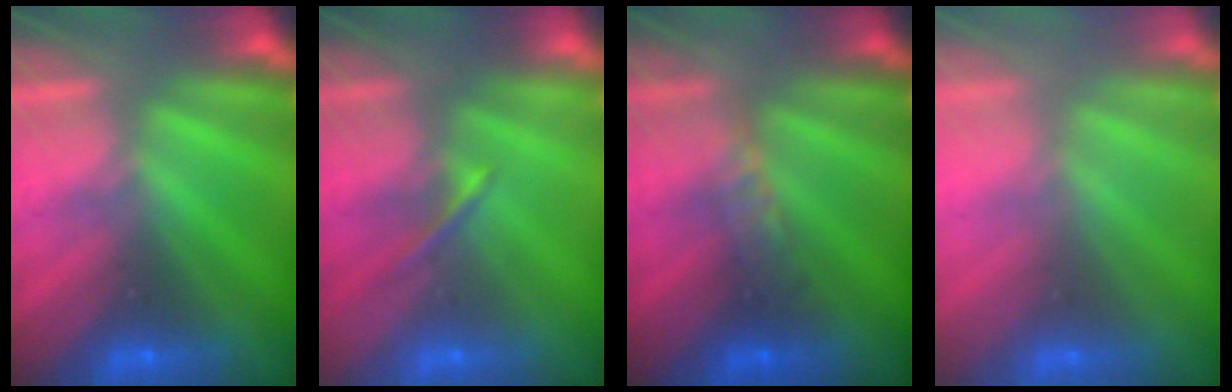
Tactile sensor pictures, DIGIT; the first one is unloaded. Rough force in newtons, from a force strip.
{"total": 1.4}
{"total": 2.9}
{"total": 2.5}